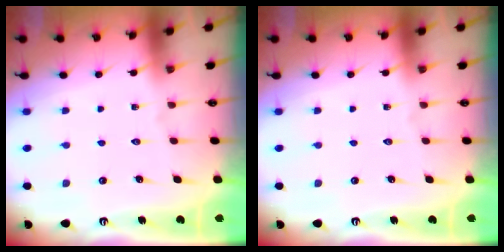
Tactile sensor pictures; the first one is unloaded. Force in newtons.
{"total": 0.0}